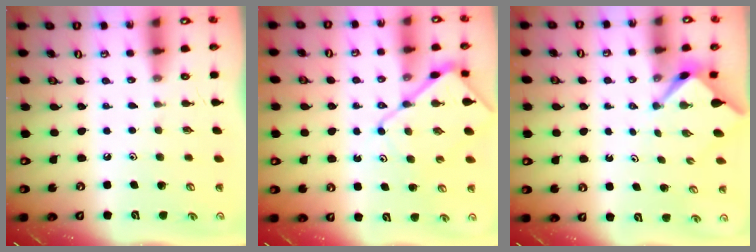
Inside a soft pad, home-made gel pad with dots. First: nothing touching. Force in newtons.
{"total": 11.3, "press": 11.3, "slide": 1.1}
{"total": 2.5, "press": 2.4, "slide": 0.3}